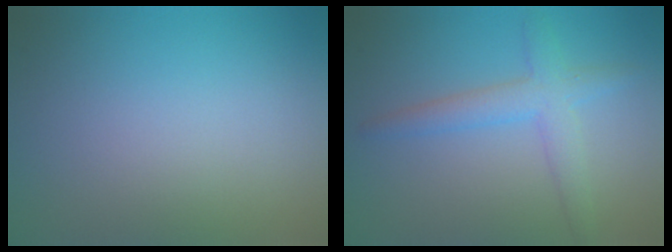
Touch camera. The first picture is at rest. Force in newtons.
{"total": 2.6, "press": 2.6, "slide": 0.2}